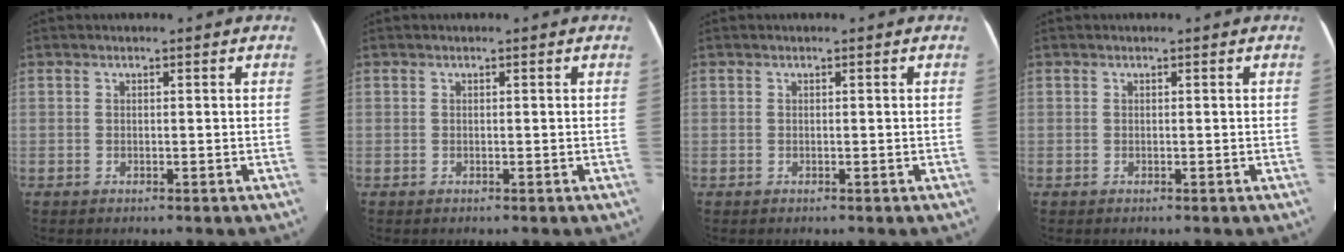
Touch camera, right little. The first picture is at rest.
{"total": 0.0}
{"total": 0.0}
{"total": 0.0}